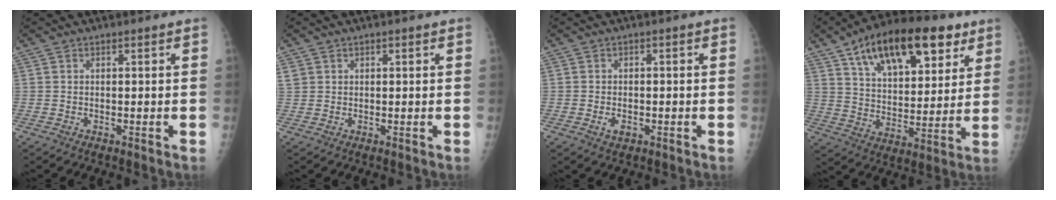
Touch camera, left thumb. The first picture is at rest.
{"total": 2.1, "force": [0.7, 1.9, 0.4], "torque": [0.001, 0.000, 0.018]}
{"total": 2.3, "force": [-0.8, 1.5, 1.5], "torque": [-0.024, 0.005, -0.009]}
{"total": 23.3, "force": [12.5, 11.3, 16.1], "torque": [-0.224, -0.020, 0.205]}